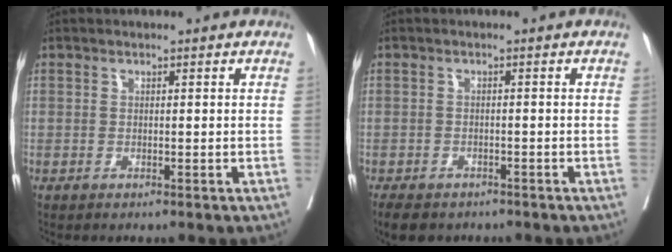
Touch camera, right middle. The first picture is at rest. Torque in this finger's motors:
{"motor_torque": [0.57, -0.54, 0.09, 0.05]}